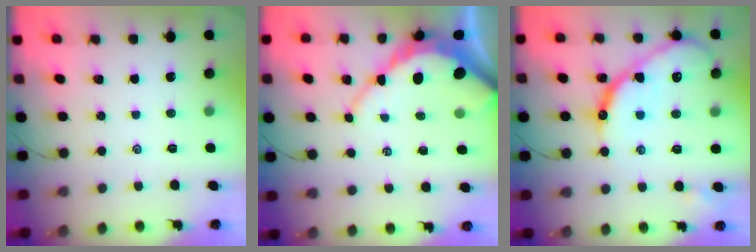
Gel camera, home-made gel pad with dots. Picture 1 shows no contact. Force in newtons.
{"total": 10.6, "press": 10.6, "slide": 1.1}
{"total": 17.3, "press": 17.3, "slide": 0.9}